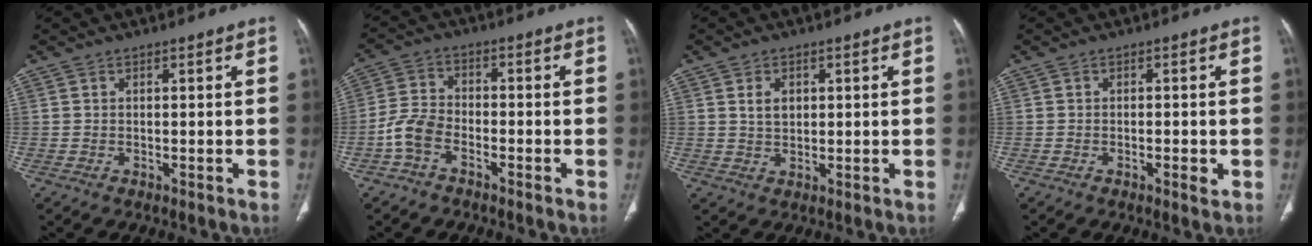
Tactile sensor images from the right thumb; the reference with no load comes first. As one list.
[{"total": 5.9, "force": [-3.0, 3.5, 3.6], "torque": [-0.073, 0.022, -0.068]}, {"total": 3.3, "force": [1.0, 2.3, 2.1], "torque": [-0.024, -0.006, 0.020]}, {"total": 2.0, "force": [-0.6, 0.7, 1.8], "torque": [-0.029, -0.001, -0.009]}]